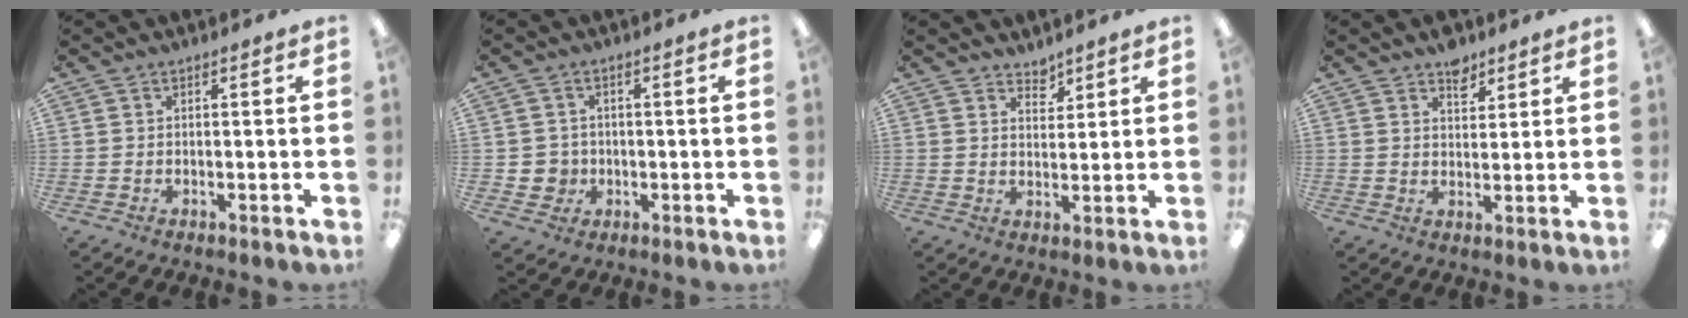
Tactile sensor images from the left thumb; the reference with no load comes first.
{"total": 3.9, "force": [-0.5, 3.8, 0.5], "torque": [-0.007, 0.006, -0.010]}
{"total": 3.6, "force": [3.4, 1.4, 0.1], "torque": [0.014, -0.028, 0.059]}
{"total": 5.3, "force": [4.1, 2.8, 2.0], "torque": [-0.010, -0.025, 0.068]}